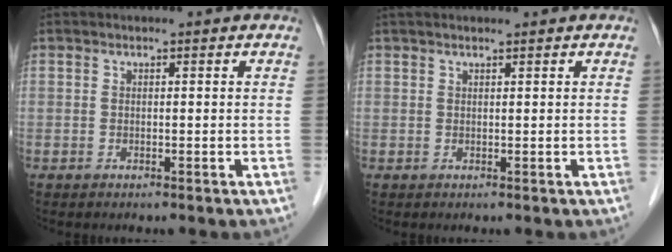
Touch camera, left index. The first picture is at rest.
{"total": 2.3, "force": [2.0, 0.1, 1.2], "torque": [-0.013, 0.025, 0.032]}